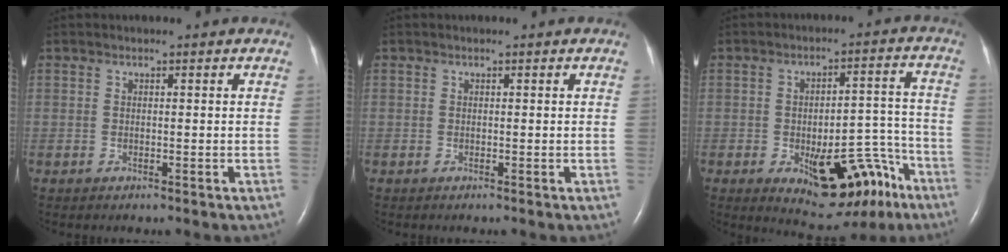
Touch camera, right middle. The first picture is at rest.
{"total": 0.0}
{"total": 13.7, "force": [-7.1, 5.6, 10.2], "torque": [-0.122, 0.023, -0.088]}